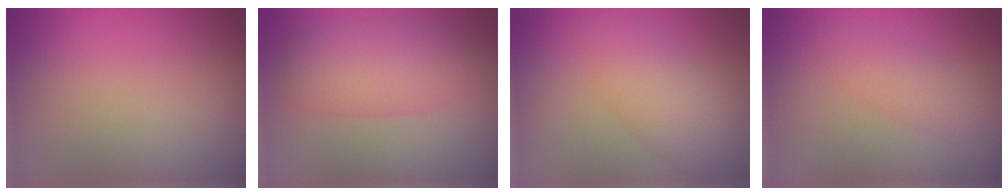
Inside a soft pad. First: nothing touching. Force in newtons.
{"total": 5.0, "press": 5.0, "slide": 0.2}
{"total": 3.0, "press": 3.0, "slide": 0.1}
{"total": 2.2, "press": 2.2, "slide": 0.1}